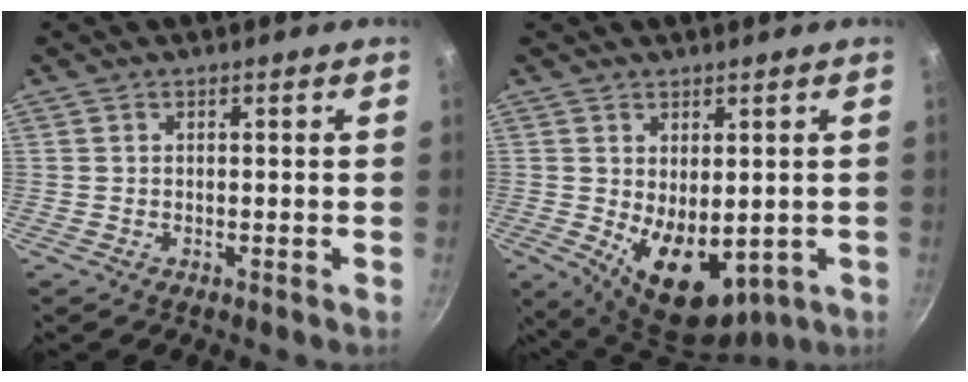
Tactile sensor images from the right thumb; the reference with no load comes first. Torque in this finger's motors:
{"motor_torque": [-0.60, 1.37, 0.01, 0.07, 0.43]}